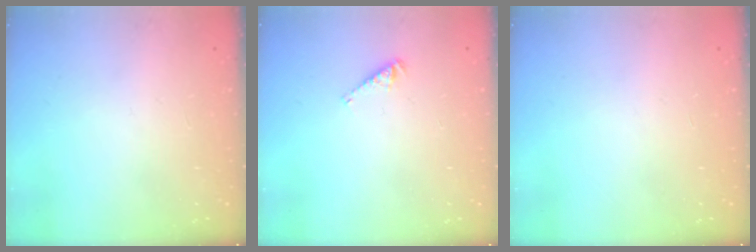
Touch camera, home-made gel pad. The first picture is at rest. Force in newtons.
{"total": 3.4, "press": 3.4, "slide": 0.4}
{"total": 0.0}